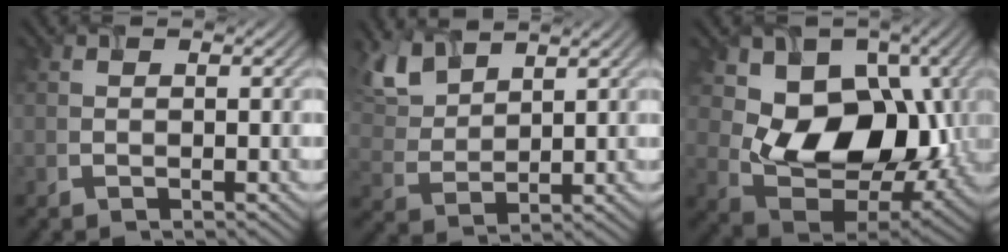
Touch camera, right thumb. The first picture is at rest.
{"total": 6.4, "force": [4.7, 2.7, 3.3], "torque": [-0.089, 0.005, 0.101]}
{"total": 12.5, "force": [2.4, 9.0, 8.4], "torque": [-0.125, -0.029, 0.042]}